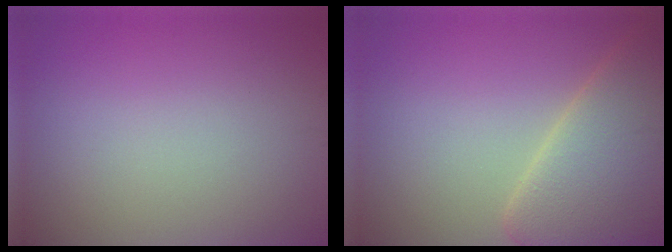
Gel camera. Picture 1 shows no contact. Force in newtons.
{"total": 8.7, "press": 8.7, "slide": 0.7}